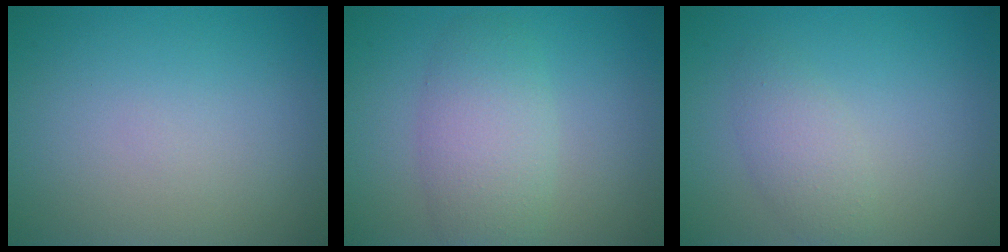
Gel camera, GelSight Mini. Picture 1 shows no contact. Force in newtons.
{"total": 4.4, "press": 4.3, "slide": 0.2}
{"total": 2.2, "press": 2.2, "slide": 0.1}